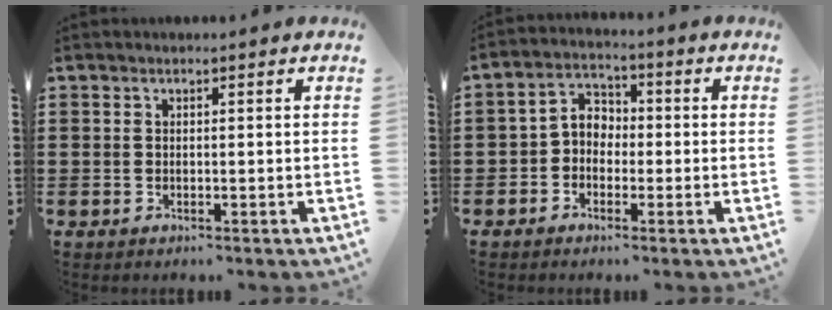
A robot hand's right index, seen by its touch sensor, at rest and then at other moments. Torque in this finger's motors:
{"motor_torque": [0.91, -0.37, 0.43, 0.08]}